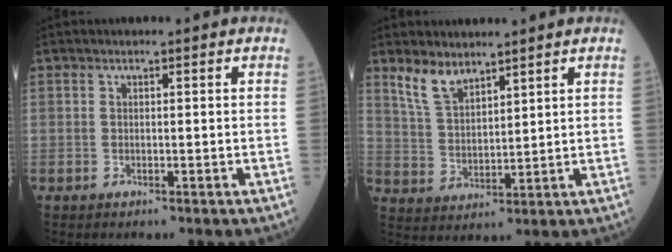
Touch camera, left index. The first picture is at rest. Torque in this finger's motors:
{"motor_torque": [0.66, -0.58, 0.31, 0.03]}